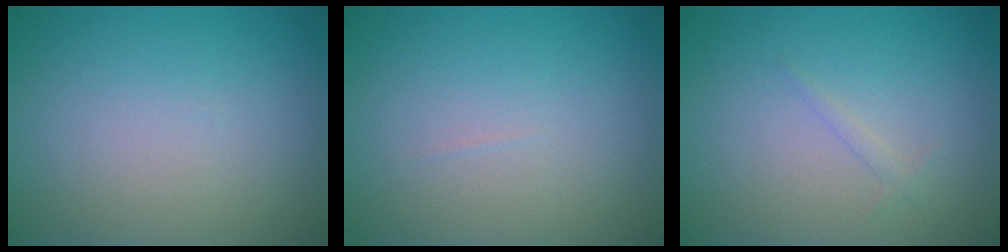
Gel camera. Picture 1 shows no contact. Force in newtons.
{"total": 0.0}
{"total": 0.6, "press": 0.6, "slide": 0.1}